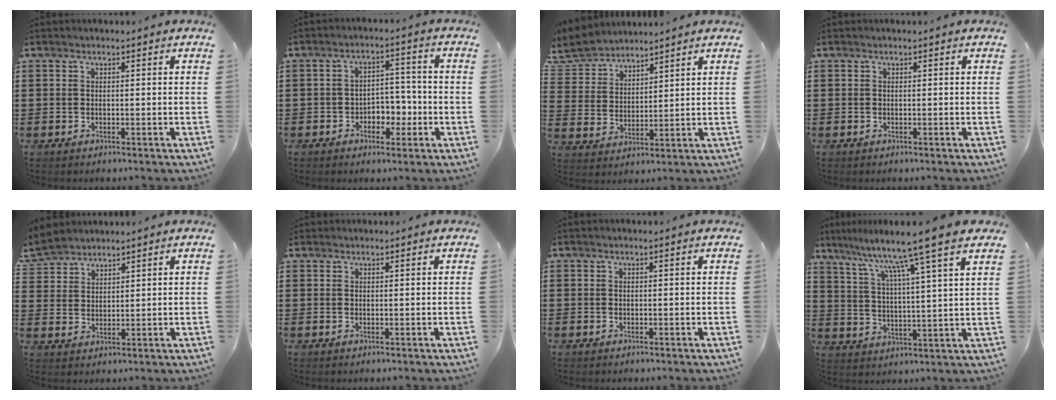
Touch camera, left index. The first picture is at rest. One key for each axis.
{"total": 4.2, "fx": -1.9, "fy": 3.2, "fz": 2.1, "tx": -0.038, "ty": 0.005, "tz": -0.044}
{"total": 5.0, "fx": 4.5, "fy": 2.1, "fz": 0.4, "tx": -0.036, "ty": -0.018, "tz": 0.078}
{"total": 0.0}
{"total": 4.1, "fx": 3.9, "fy": 1.4, "fz": 0.3, "tx": -0.025, "ty": -0.008, "tz": 0.072}
{"total": 0.7, "fx": 0.6, "fy": 0.3, "fz": -0.1, "tx": -0.001, "ty": 0.001, "tz": 0.012}
{"total": 0.0}
{"total": 9.9, "fx": 7.8, "fy": -1.4, "fz": 5.9, "tx": -0.135, "ty": -0.048, "tz": 0.119}